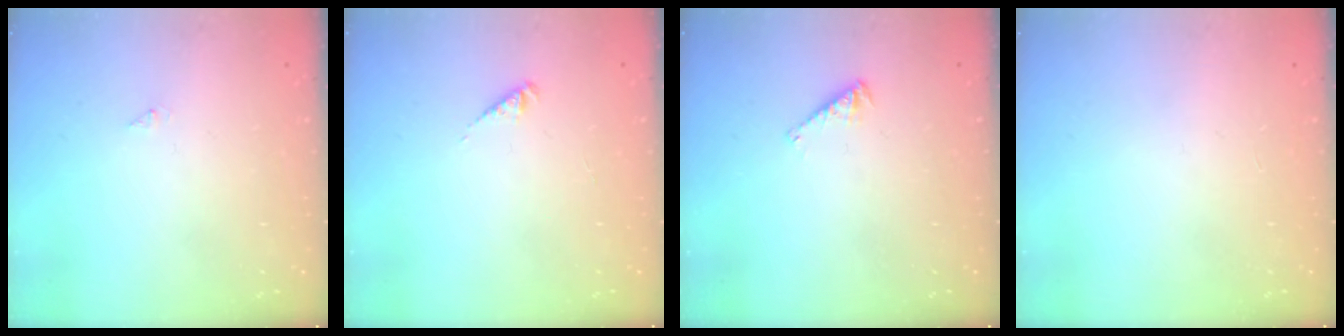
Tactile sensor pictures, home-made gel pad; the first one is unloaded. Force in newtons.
{"total": 2.5, "press": 2.5, "slide": 0.5}
{"total": 2.5, "press": 2.5, "slide": 0.4}
{"total": 0.0}